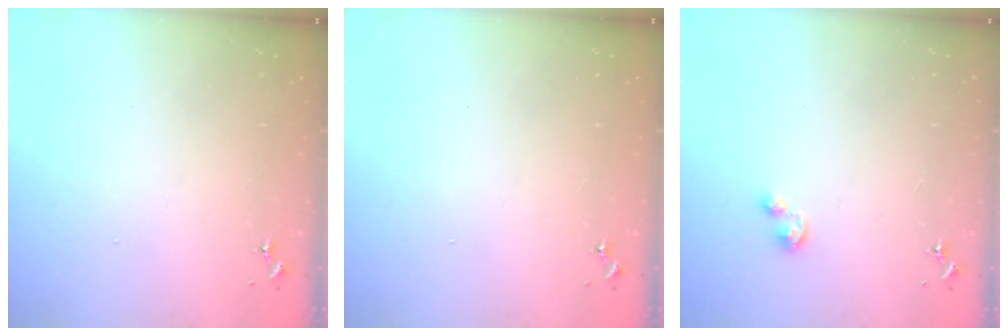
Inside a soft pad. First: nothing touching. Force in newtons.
{"total": 0.0}
{"total": 1.9, "press": 1.9, "slide": 0.3}